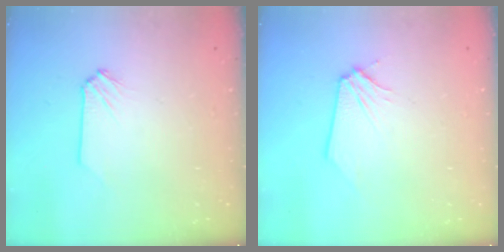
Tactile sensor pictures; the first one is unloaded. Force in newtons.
{"total": 0.0}